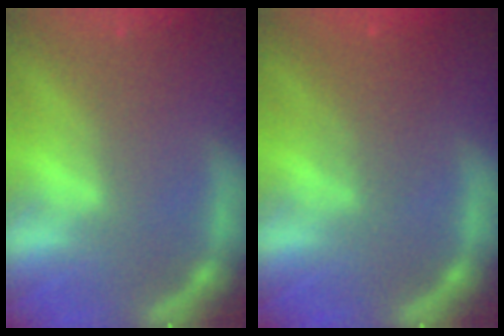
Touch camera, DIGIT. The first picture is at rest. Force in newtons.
{"total": 3.0}